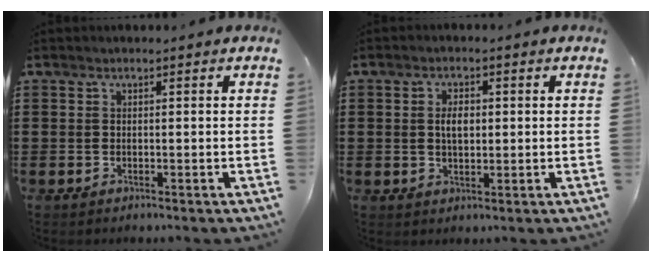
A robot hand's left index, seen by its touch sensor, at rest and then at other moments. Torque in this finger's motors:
{"motor_torque": [2.14, 0.00, 0.41, 0.10]}